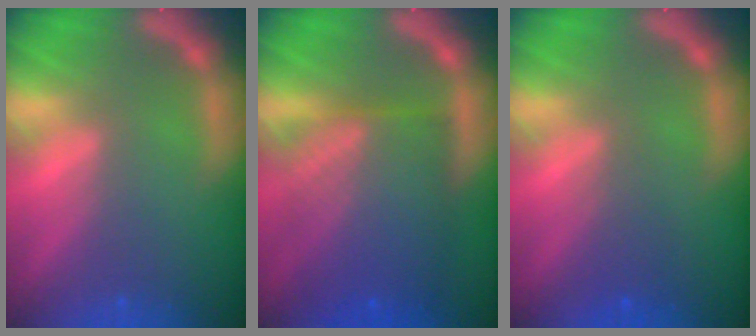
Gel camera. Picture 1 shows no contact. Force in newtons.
{"total": 10.1}
{"total": 2.0}